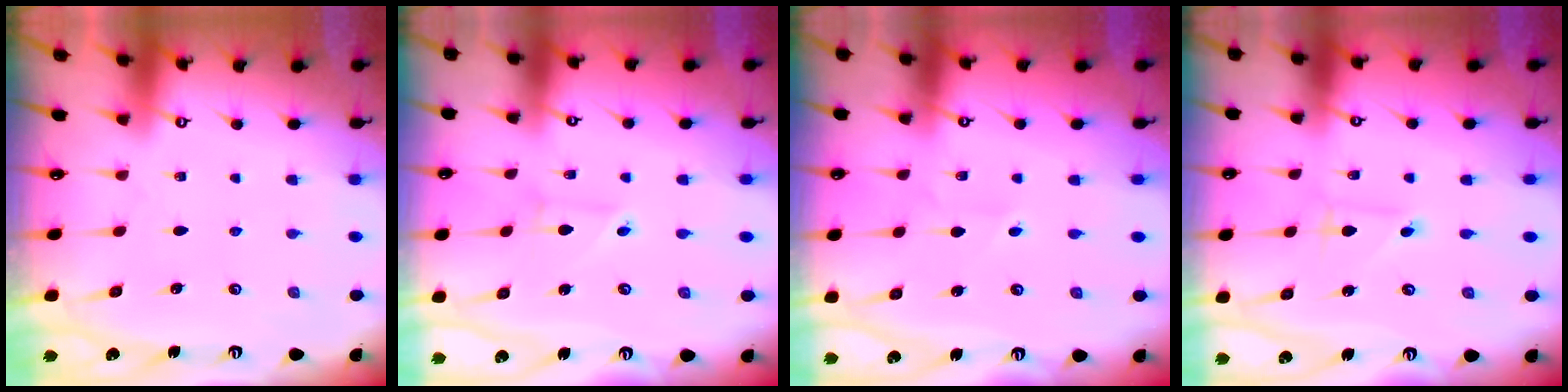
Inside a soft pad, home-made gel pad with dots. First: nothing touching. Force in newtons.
{"total": 2.8, "press": 2.8, "slide": 0.2}
{"total": 1.3, "press": 1.3, "slide": 0.1}
{"total": 1.5, "press": 1.5, "slide": 0.1}